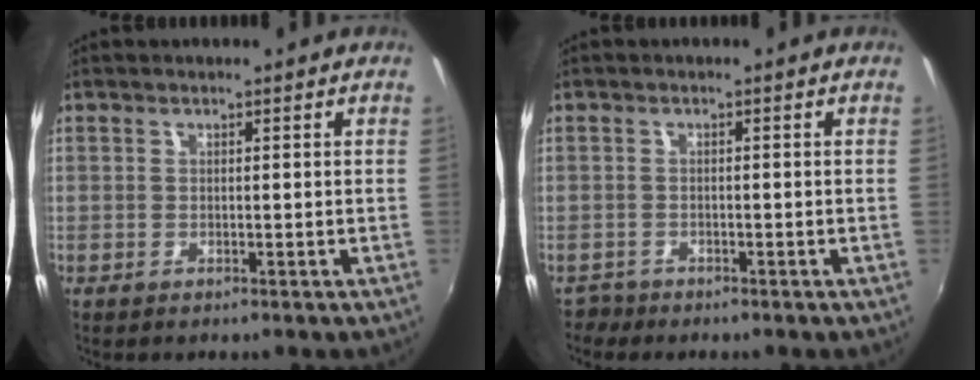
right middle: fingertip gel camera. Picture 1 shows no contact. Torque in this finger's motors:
{"motor_torque": [-0.32, -0.29, -0.06, -0.03]}